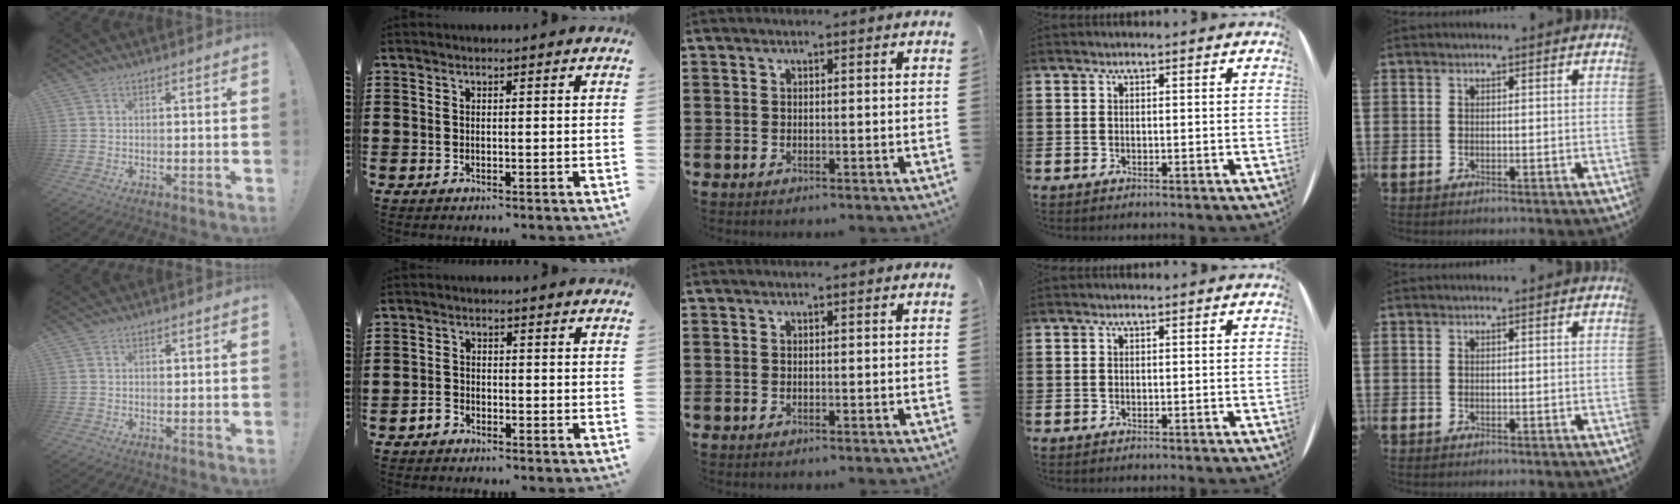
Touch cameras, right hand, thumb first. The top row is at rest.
{"thumb": {"total": 0.6, "force": [0.4, 0.4, 0.1], "torque": [0.004, -0.002, 0.007]}, "index": {"total": 1.6, "force": [-1.3, 0.9, 0.4], "torque": [-0.011, 0.003, -0.027]}}